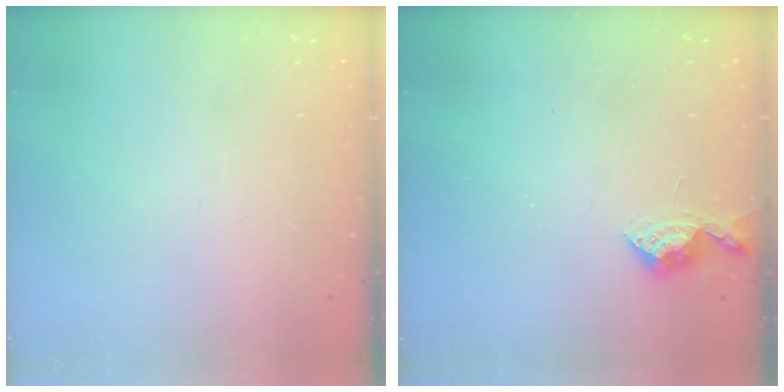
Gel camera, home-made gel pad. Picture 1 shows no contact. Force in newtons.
{"total": 6.7, "press": 6.7, "slide": 0.6}